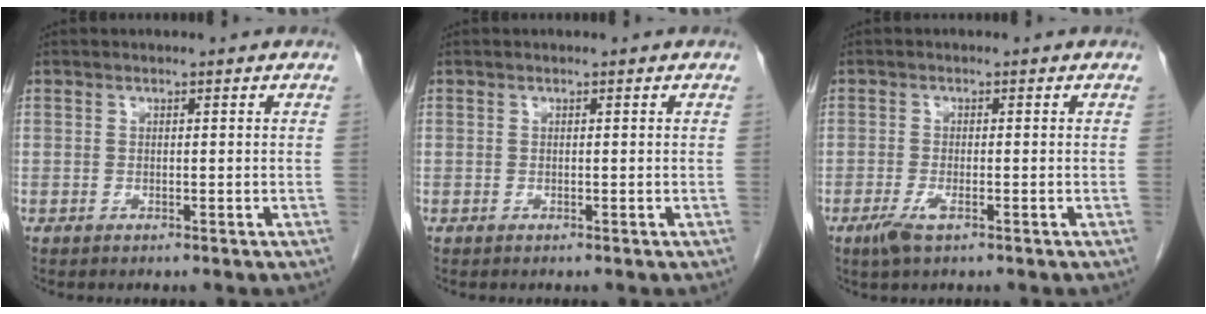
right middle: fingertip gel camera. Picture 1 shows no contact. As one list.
[{"total": 0.0}, {"total": 2.8, "force": [-1.5, 0.6, 2.2], "torque": [-0.051, -0.005, -0.029]}]